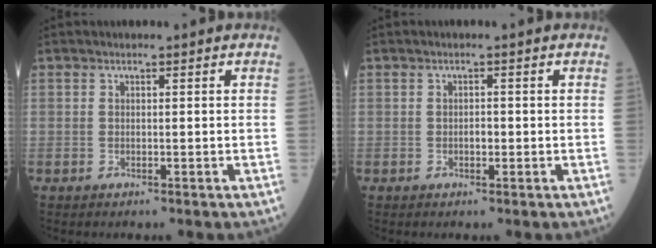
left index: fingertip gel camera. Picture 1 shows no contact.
{"total": 1.0, "force": [-0.6, 0.4, 0.7], "torque": [-0.012, -0.003, -0.011]}